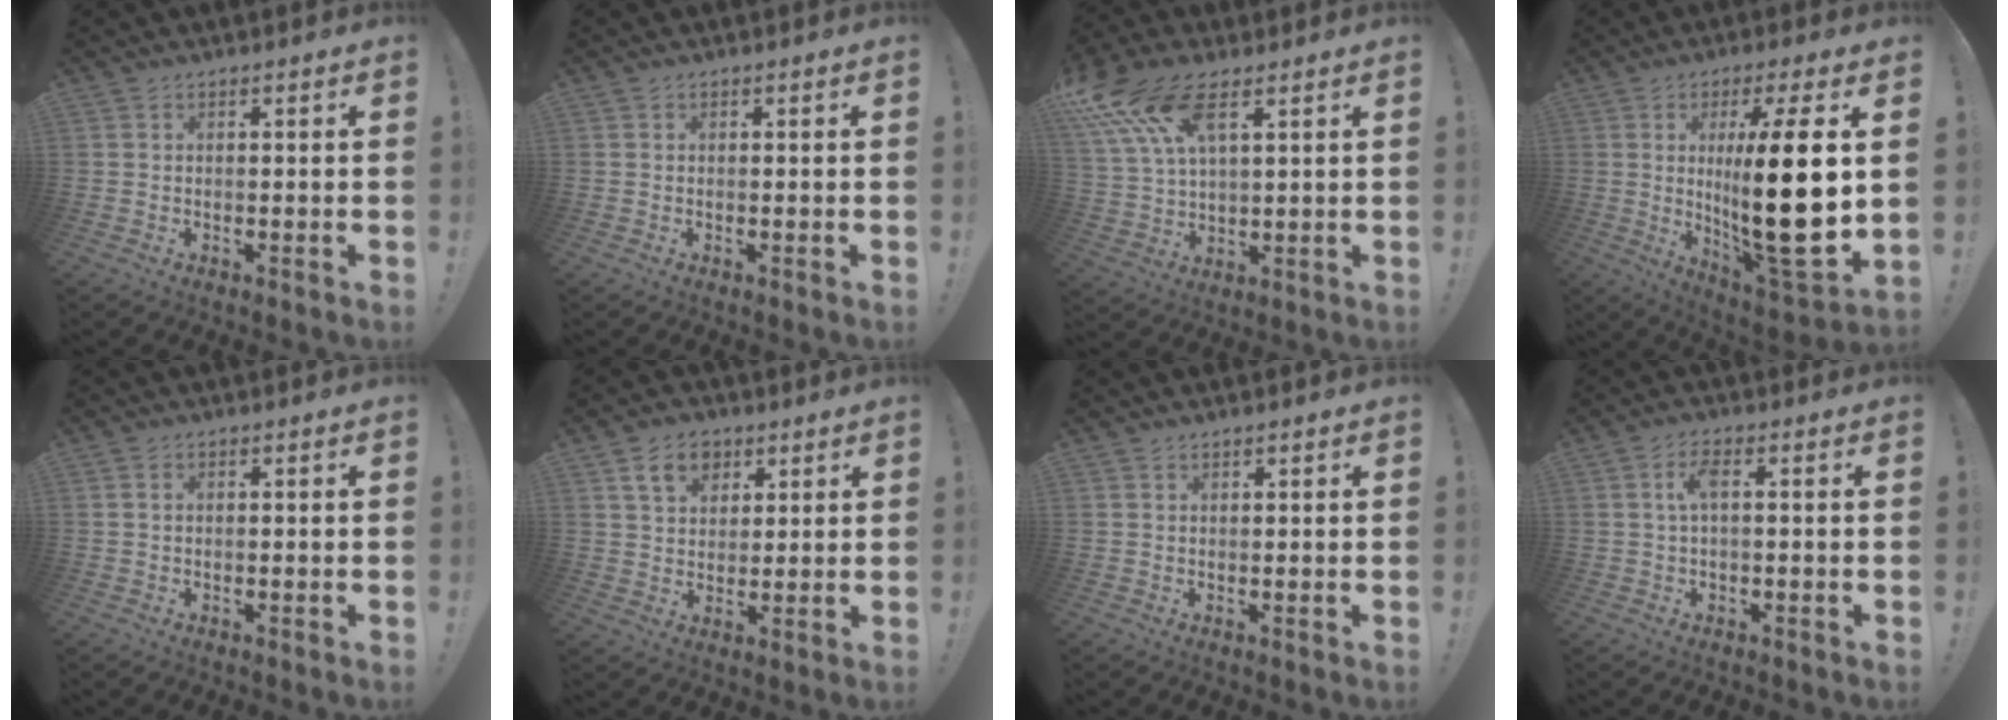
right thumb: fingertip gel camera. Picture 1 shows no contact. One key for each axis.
{"total": 0.0}
{"total": 14.0, "fx": 8.1, "fy": 6.4, "fz": 9.5, "tx": -0.206, "ty": -0.028, "tz": 0.151}
{"total": 22.2, "fx": 2.1, "fy": 4.5, "fz": 21.6, "tx": -0.373, "ty": -0.030, "tz": 0.026}
{"total": 0.8, "fx": 0.3, "fy": 0.6, "fz": 0.4, "tx": -0.009, "ty": 0.003, "tz": 0.005}
{"total": 9.3, "fx": 4.9, "fy": 6.9, "fz": 3.9, "tx": -0.054, "ty": -0.017, "tz": 0.094}
{"total": 0.9, "fx": 0.8, "fy": 0.1, "fz": 0.3, "tx": 0.001, "ty": -0.005, "tz": 0.013}
{"total": 4.3, "fx": 0.4, "fy": 1.6, "fz": 4.0, "tx": -0.085, "ty": 0.009, "tz": 0.003}